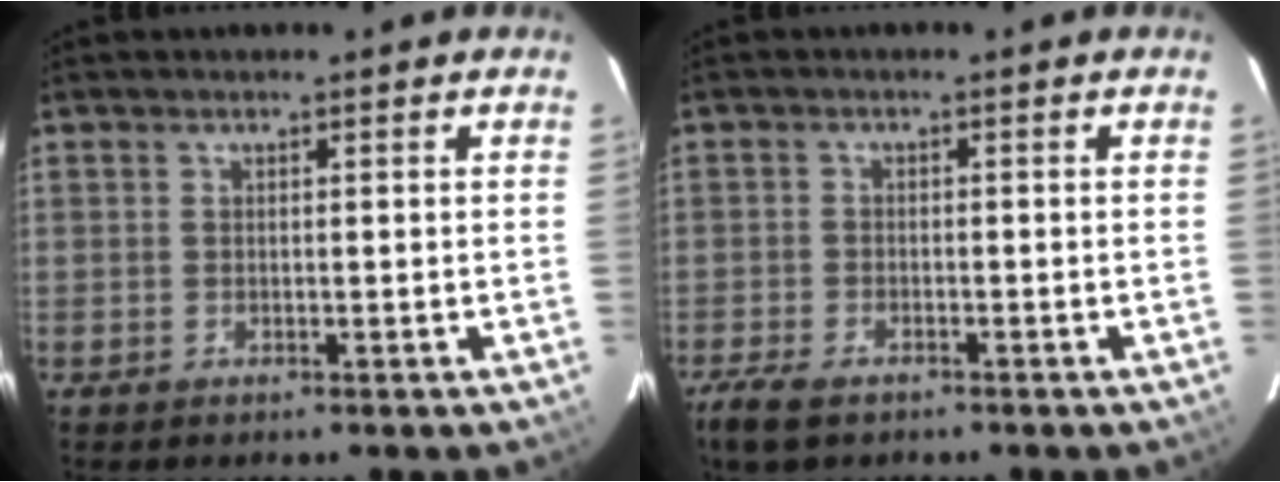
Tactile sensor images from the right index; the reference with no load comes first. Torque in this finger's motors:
{"motor_torque": [0.43, -0.35, 0.20, 0.03]}